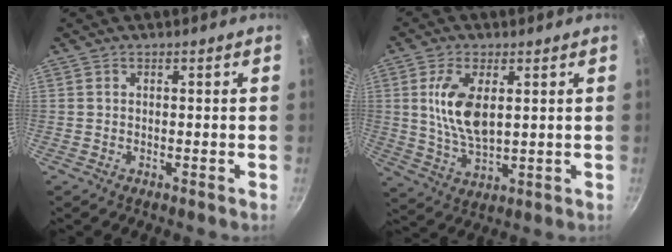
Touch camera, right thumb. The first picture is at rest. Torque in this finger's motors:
{"motor_torque": [1.67, 1.48, 1.56, -0.13, 0.16]}